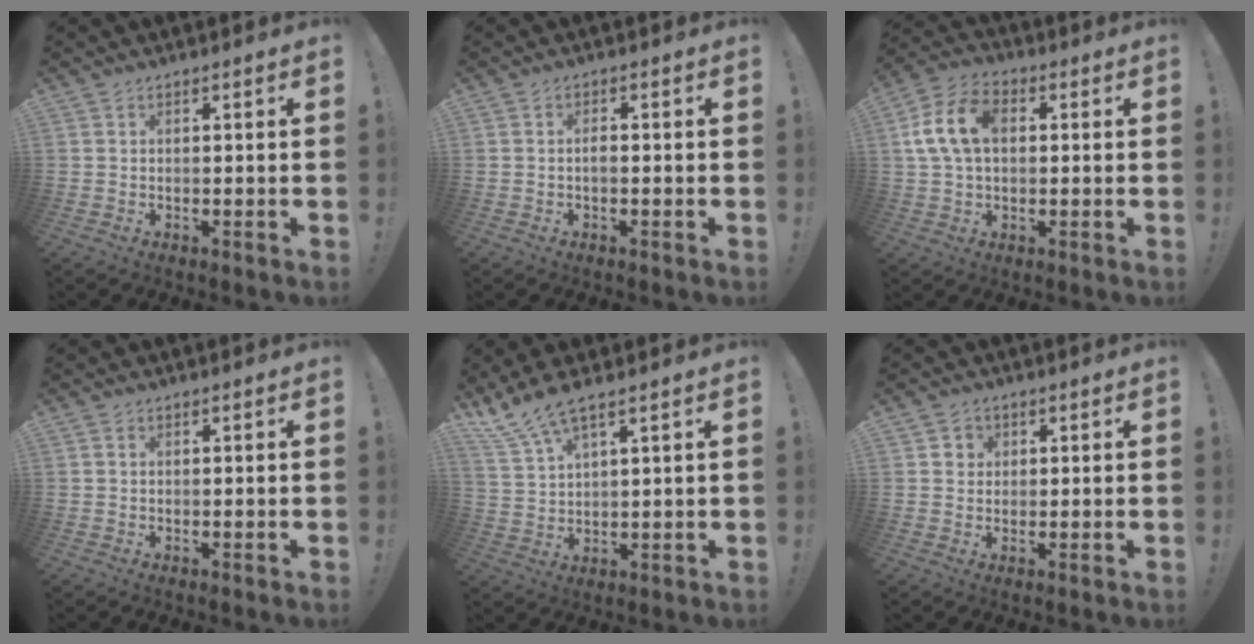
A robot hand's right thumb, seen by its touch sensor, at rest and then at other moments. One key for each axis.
{"total": 1.5, "fx": -0.5, "fy": 0.8, "fz": 1.2, "tx": -0.022, "ty": 0.005, "tz": -0.010}
{"total": 13.2, "fx": 2.3, "fy": 8.9, "fz": 9.5, "tx": -0.187, "ty": 0.010, "tz": 0.044}
{"total": 0.0}
{"total": 7.7, "fx": 6.1, "fy": 1.2, "fz": 4.4, "tx": -0.103, "ty": -0.028, "tz": 0.118}
{"total": 3.0, "fx": 0.6, "fy": 2.9, "fz": 0.7, "tx": -0.004, "ty": -0.001, "tz": 0.010}